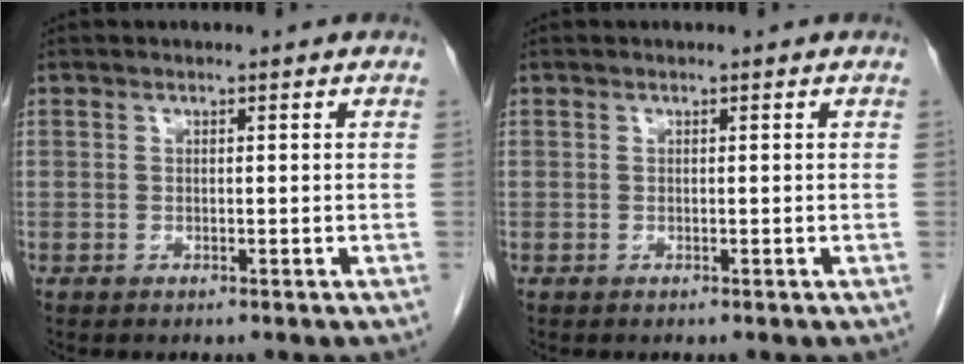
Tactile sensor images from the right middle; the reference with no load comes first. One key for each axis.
{"total": 0.0}